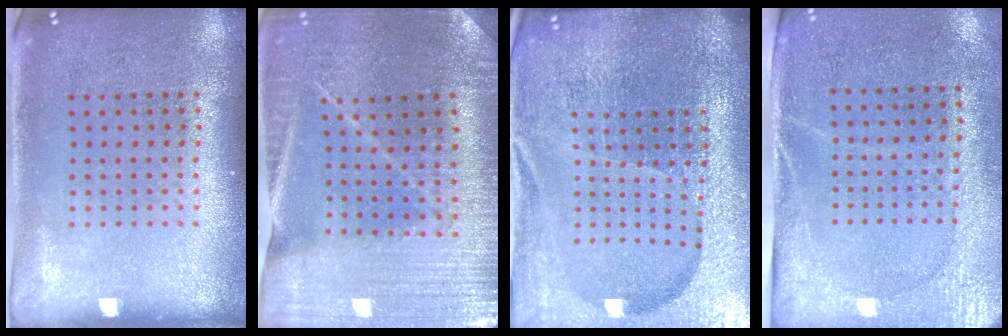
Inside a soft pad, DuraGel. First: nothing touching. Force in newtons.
{"total": 2.3, "press": 2.3, "slide": 0.1}
{"total": 6.8, "press": 5.8, "slide": 3.4}
{"total": 2.7, "press": 2.3, "slide": 1.4}